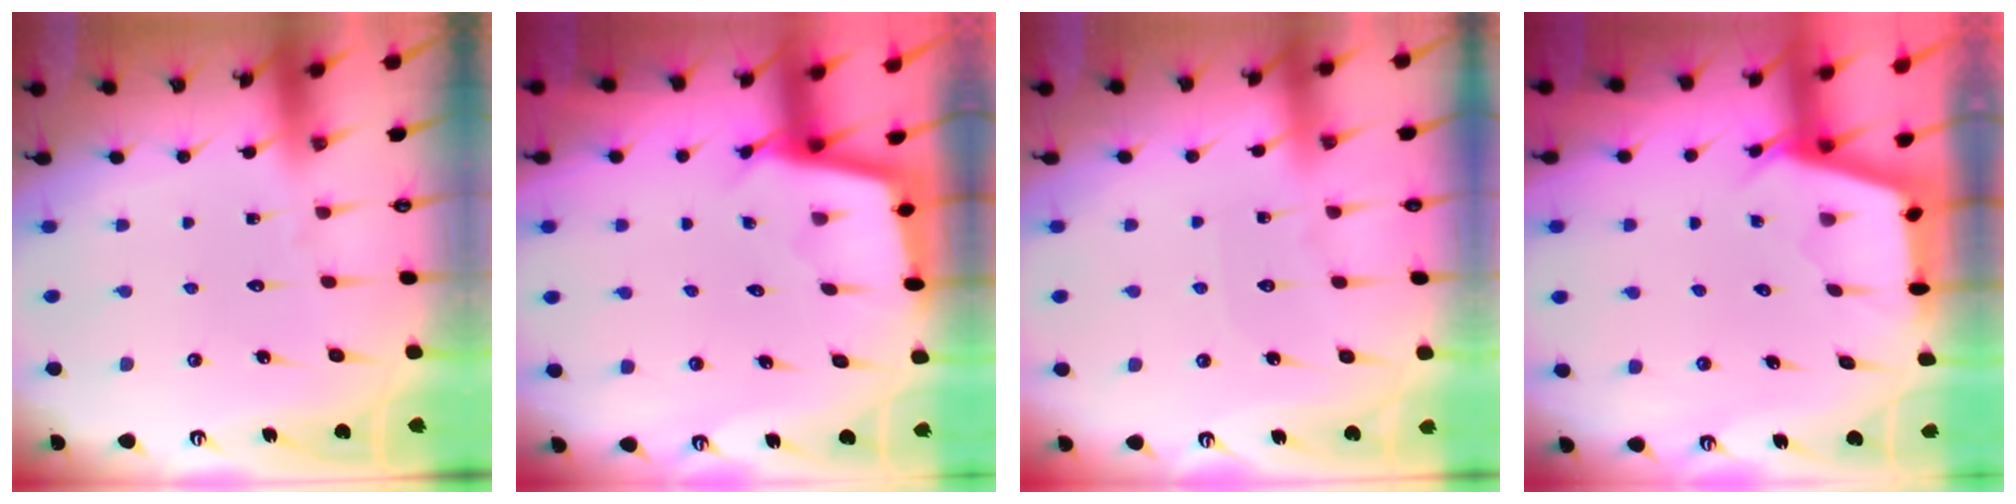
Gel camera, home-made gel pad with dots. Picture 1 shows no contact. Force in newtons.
{"total": 2.3, "press": 2.3, "slide": 0.1}
{"total": 3.5, "press": 3.4, "slide": 0.5}
{"total": 2.7, "press": 2.7, "slide": 0.3}